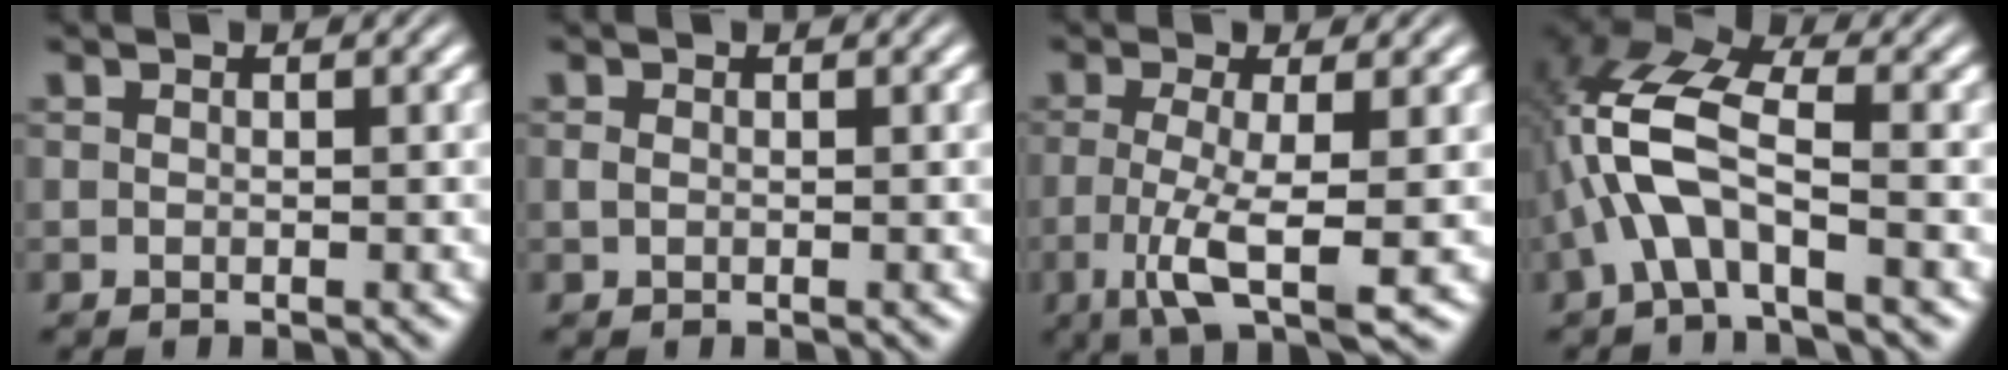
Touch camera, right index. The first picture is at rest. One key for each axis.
{"total": 0.9, "fx": 0.0, "fy": -0.9, "fz": 0.0, "tx": 0.006, "ty": -0.004, "tz": 0.008}
{"total": 6.1, "fx": -1.6, "fy": 1.3, "fz": 5.7, "tx": -0.109, "ty": -0.033, "tz": -0.011}
{"total": 7.0, "fx": 1.3, "fy": 3.0, "fz": 6.2, "tx": -0.139, "ty": -0.005, "tz": 0.026}